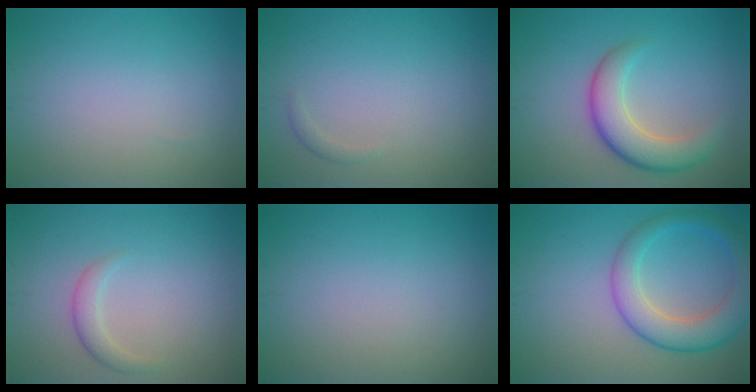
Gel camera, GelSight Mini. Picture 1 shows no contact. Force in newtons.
{"total": 0.6, "press": 0.6, "slide": 0.0}
{"total": 5.2, "press": 5.2, "slide": 0.4}
{"total": 1.6, "press": 1.6, "slide": 0.1}
{"total": 0.0}
{"total": 5.8, "press": 5.8, "slide": 0.3}